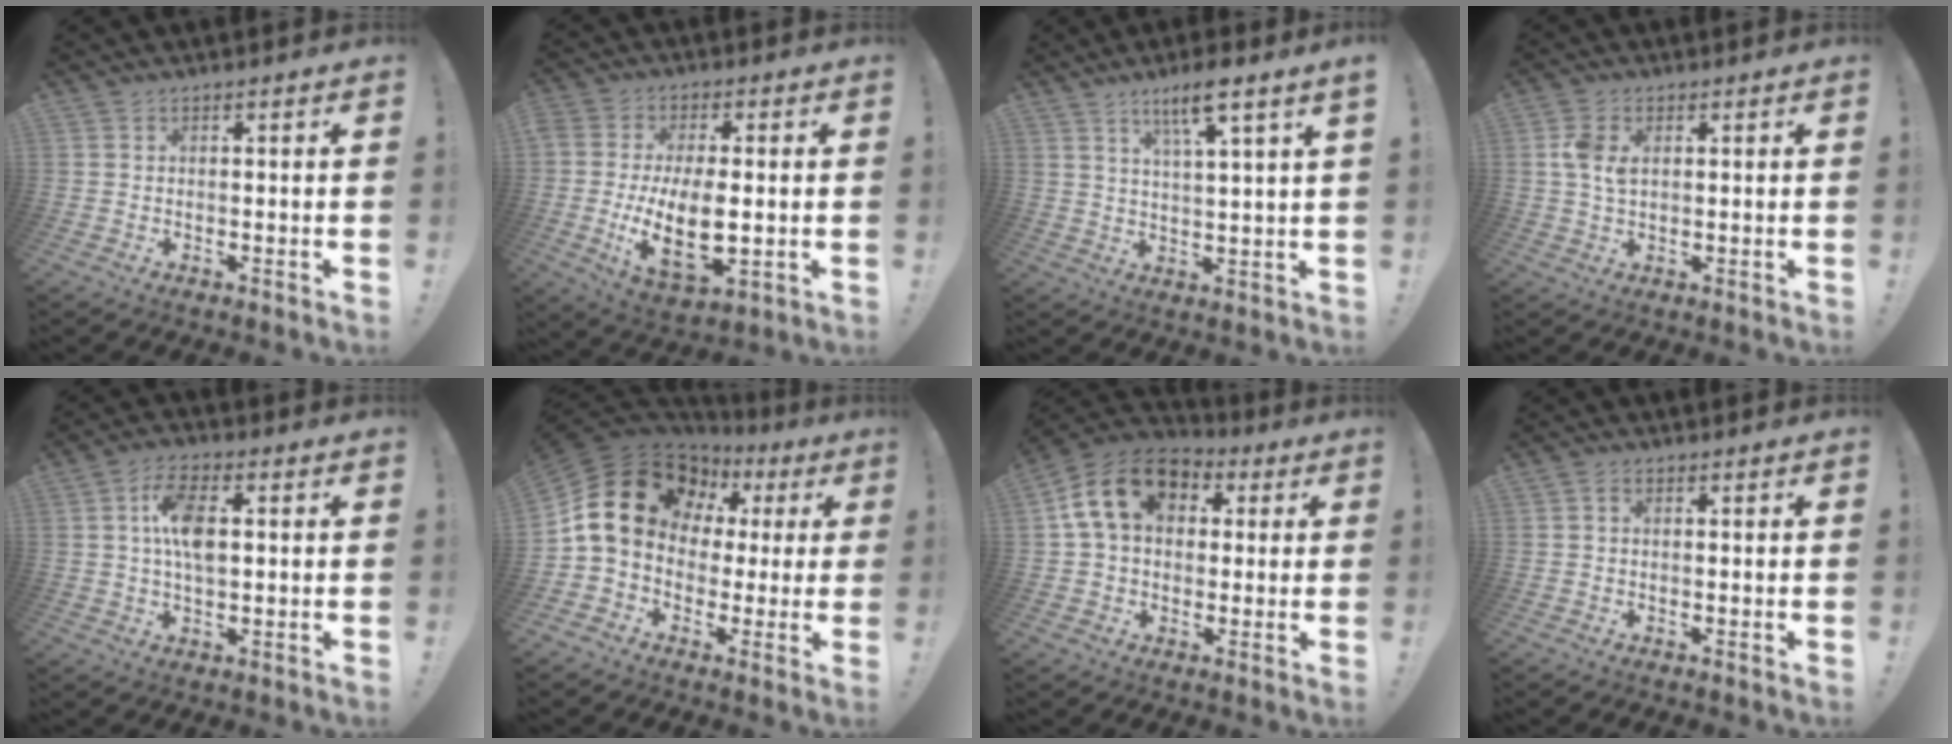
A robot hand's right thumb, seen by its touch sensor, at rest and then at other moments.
{"total": 15.2, "force": [-1.9, 8.1, 12.7], "torque": [-0.225, -0.003, -0.028]}
{"total": 7.9, "force": [5.0, 0.2, 6.2], "torque": [-0.106, -0.017, 0.078]}
{"total": 5.5, "force": [1.3, 3.5, 4.1], "torque": [-0.080, 0.004, 0.023]}
{"total": 9.9, "force": [1.4, 5.3, 8.2], "torque": [-0.140, 0.005, 0.026]}
{"total": 17.9, "force": [6.1, 13.3, 10.4], "torque": [-0.183, -0.021, 0.124]}
{"total": 14.8, "force": [4.7, 10.5, 9.4], "torque": [-0.153, 0.007, 0.092]}
{"total": 0.9, "force": [-0.1, 0.6, 0.6], "torque": [-0.019, 0.006, -0.001]}